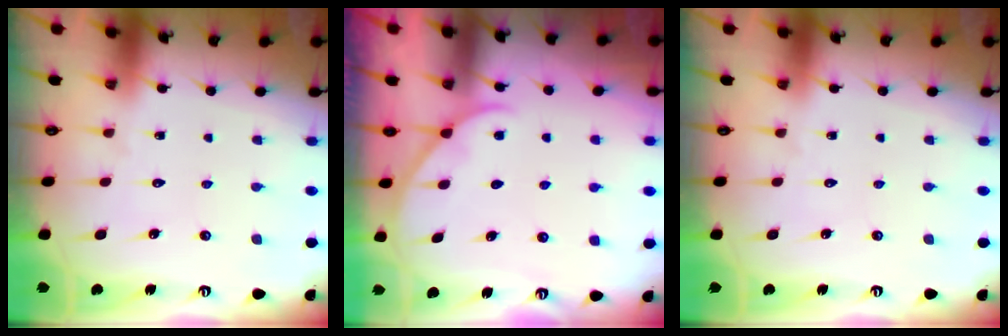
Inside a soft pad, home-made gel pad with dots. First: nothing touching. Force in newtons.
{"total": 2.8, "press": 2.8, "slide": 0.4}
{"total": 0.0}